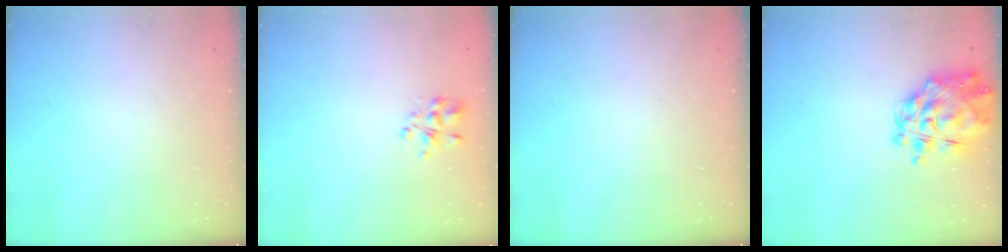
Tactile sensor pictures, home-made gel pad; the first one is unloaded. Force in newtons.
{"total": 3.6, "press": 3.6, "slide": 0.2}
{"total": 0.0}
{"total": 12.0, "press": 11.2, "slide": 4.3}